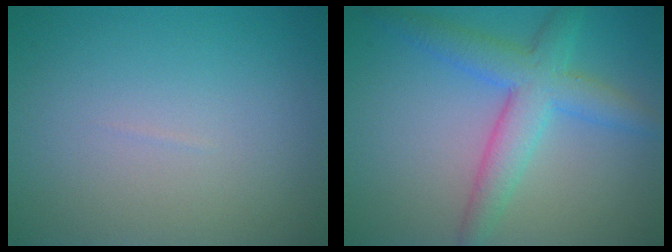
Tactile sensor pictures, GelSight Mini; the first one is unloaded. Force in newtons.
{"total": 5.1, "press": 5.1, "slide": 0.1}